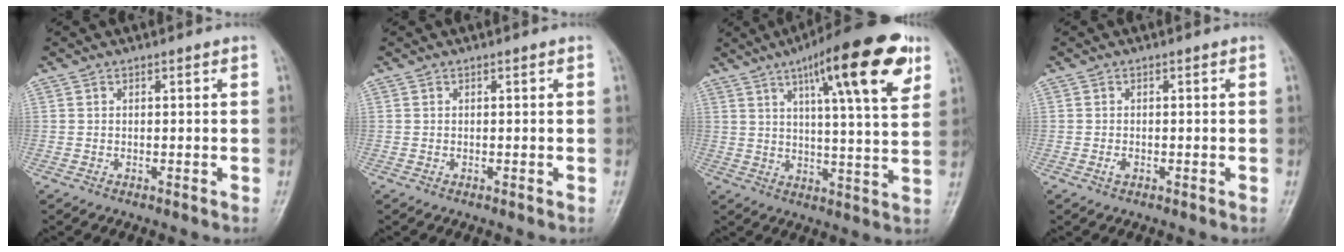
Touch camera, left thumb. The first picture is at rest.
{"total": 0.0}
{"total": 16.6, "force": [7.6, 3.8, 14.3], "torque": [-0.191, -0.012, 0.102]}
{"total": 0.9, "force": [-0.5, 0.5, 0.5], "torque": [-0.011, -0.001, -0.011]}